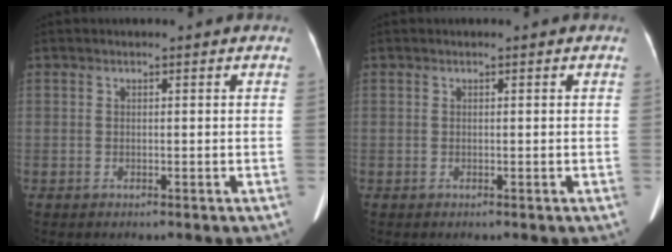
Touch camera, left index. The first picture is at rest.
{"total": 0.0}